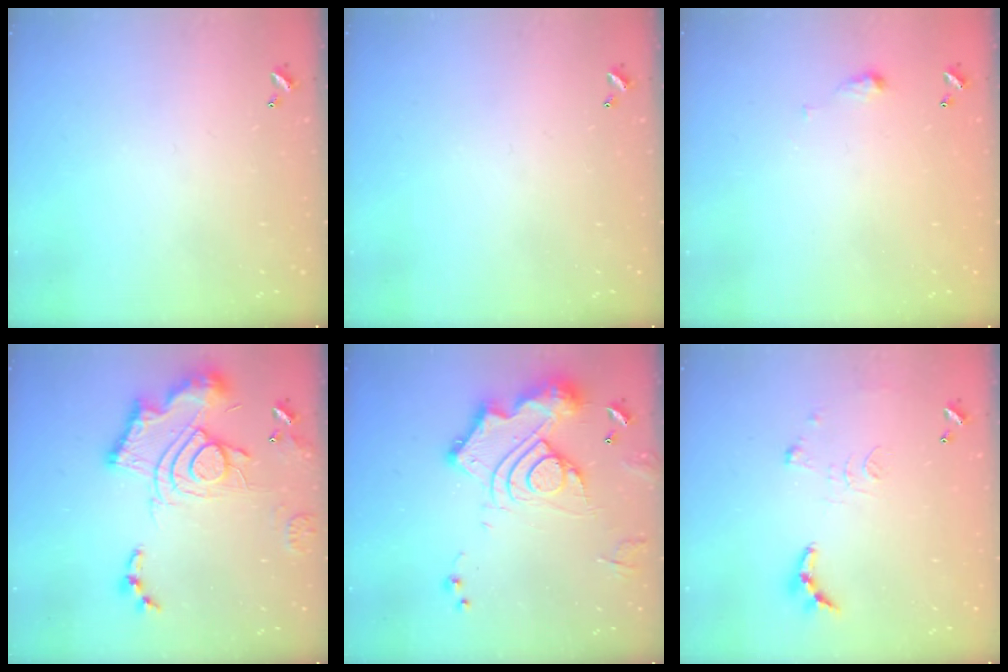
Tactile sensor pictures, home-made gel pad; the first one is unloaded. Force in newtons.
{"total": 0.0}
{"total": 2.9, "press": 2.9, "slide": 0.5}
{"total": 19.5, "press": 19.4, "slide": 2.0}
{"total": 17.0, "press": 16.9, "slide": 1.8}
{"total": 8.3, "press": 8.3, "slide": 0.6}